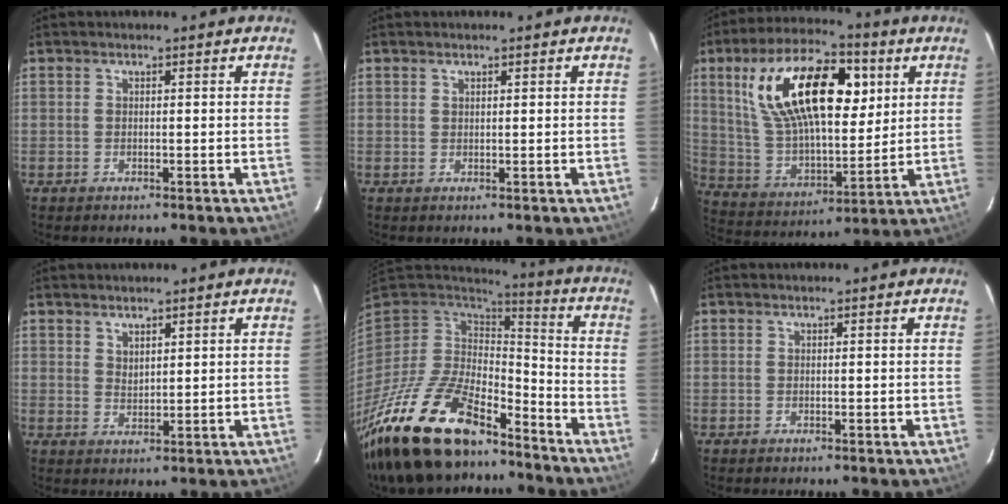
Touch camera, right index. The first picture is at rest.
{"total": 0.6, "force": [0.5, 0.3, 0.2], "torque": [-0.004, 0.002, 0.009]}
{"total": 24.2, "force": [8.7, 11.5, 19.4], "torque": [-0.366, 0.024, 0.160]}
{"total": 2.5, "force": [1.9, 1.1, 1.0], "torque": [-0.015, -0.001, 0.035]}
{"total": 27.0, "force": [-18.9, 10.4, 16.3], "torque": [-0.329, -0.035, -0.321]}
{"total": 0.0}